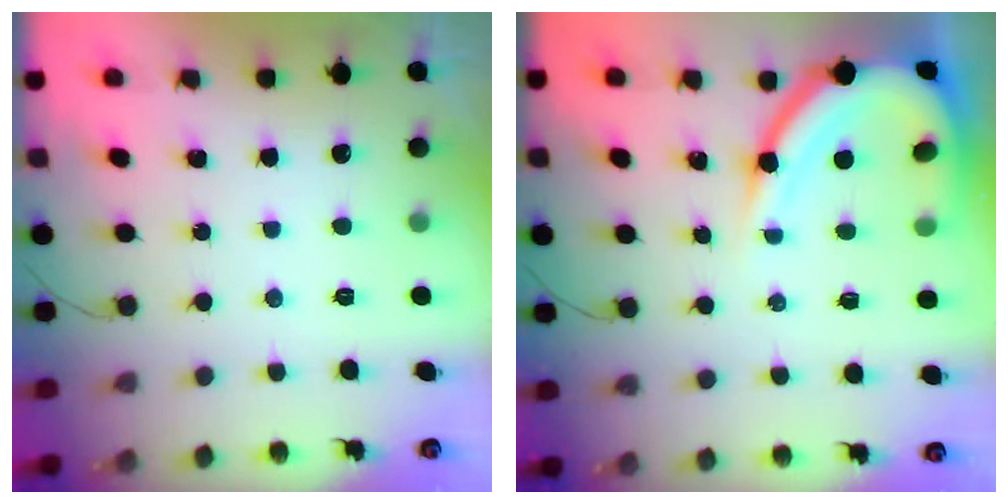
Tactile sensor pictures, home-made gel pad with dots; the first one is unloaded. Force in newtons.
{"total": 13.3, "press": 13.3, "slide": 1.2}